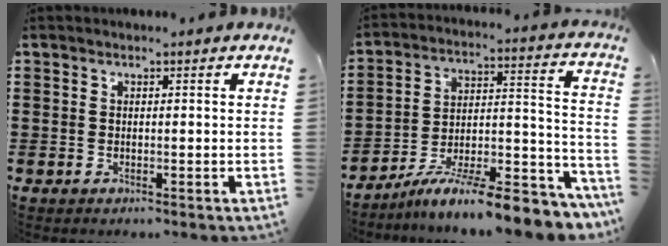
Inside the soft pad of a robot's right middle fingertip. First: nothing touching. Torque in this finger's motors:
{"motor_torque": [1.35, -0.78, 1.05, 0.21]}